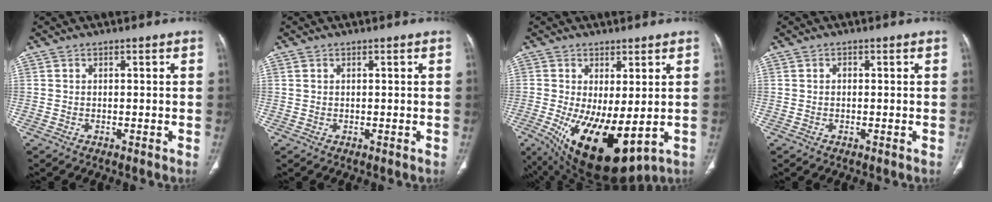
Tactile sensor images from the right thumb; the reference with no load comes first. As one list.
[{"total": 0.5, "force": [0.3, 0.3, 0.3], "torque": [-0.006, 0.006, 0.007]}, {"total": 15.5, "force": [-2.7, 6.8, 13.6], "torque": [-0.233, -0.027, -0.014]}, {"total": 2.1, "force": [-0.1, 1.5, 1.5], "torque": [-0.016, 0.010, -0.007]}]